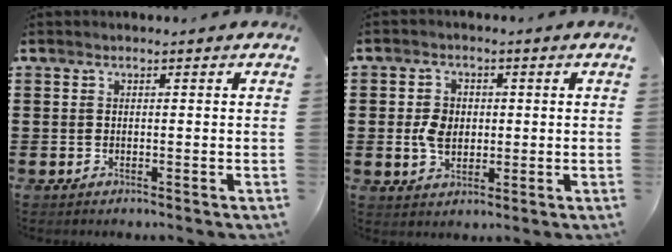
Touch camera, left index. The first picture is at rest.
{"total": 4.4, "force": [0.0, 3.2, 3.1], "torque": [-0.072, 0.008, -0.004]}